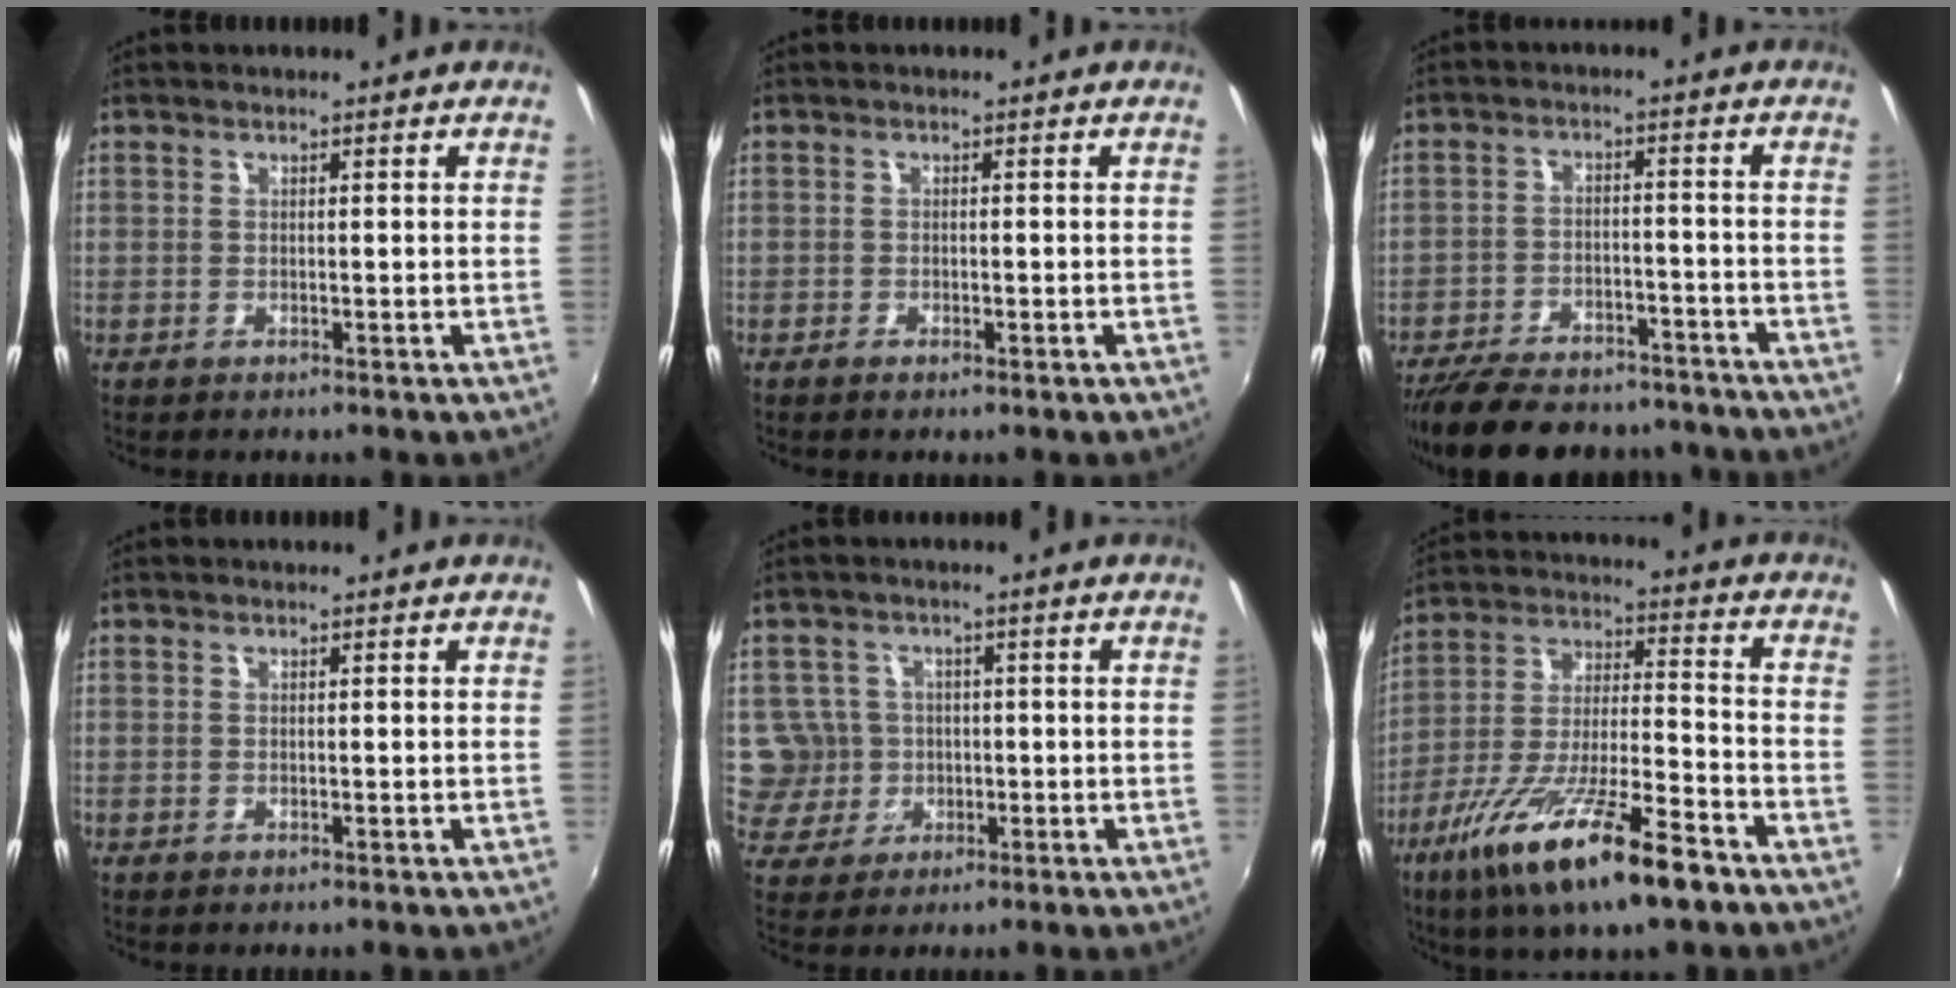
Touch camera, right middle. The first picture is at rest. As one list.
[{"total": 1.1, "force": [-0.9, 0.4, 0.6], "torque": [-0.012, -0.004, -0.015]}, {"total": 21.2, "force": [-17.8, 7.6, 8.6], "torque": [-0.186, -0.001, -0.246]}, {"total": 0.0}, {"total": 6.3, "force": [-0.3, 6.2, 0.5], "torque": [-0.029, 0.014, 0.003]}, {"total": 19.4, "force": [-11.8, 4.1, 14.8], "torque": [-0.288, -0.046, -0.208]}]